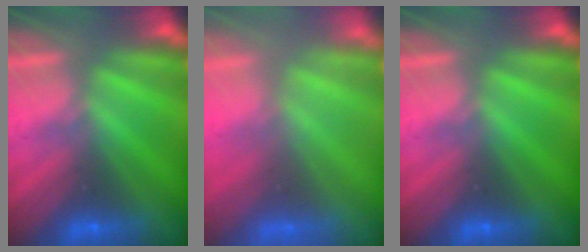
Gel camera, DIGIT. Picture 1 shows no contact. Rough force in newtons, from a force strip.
{"total": 9.6}
{"total": 0.0}